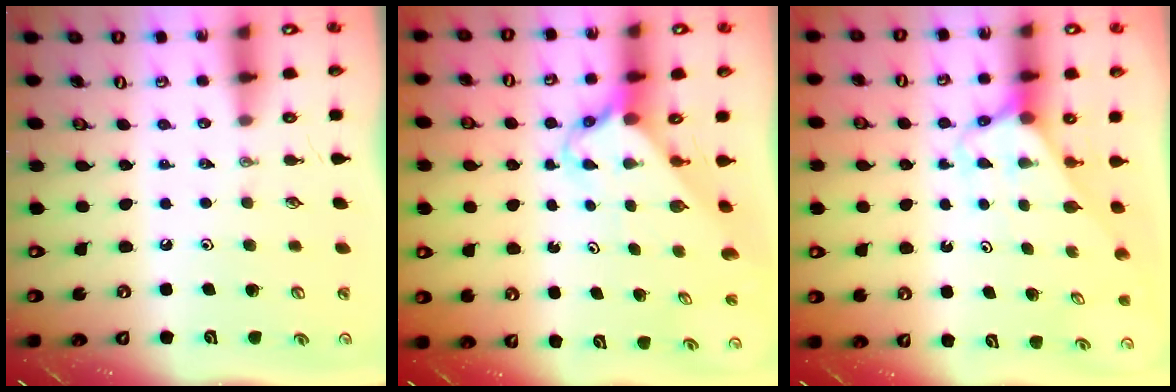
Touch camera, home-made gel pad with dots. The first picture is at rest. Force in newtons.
{"total": 2.7, "press": 2.7, "slide": 0.2}
{"total": 2.9, "press": 2.9, "slide": 0.2}